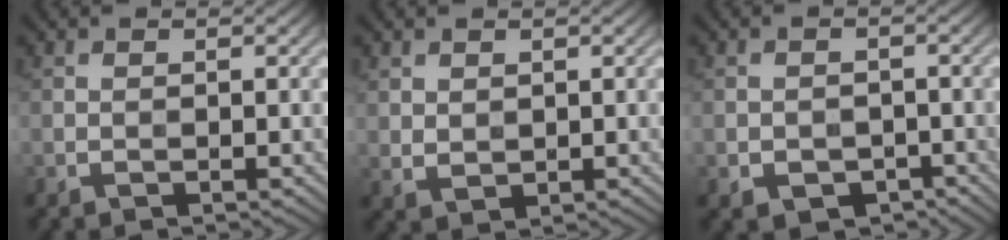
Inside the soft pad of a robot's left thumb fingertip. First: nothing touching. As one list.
[{"total": 2.0, "force": [1.1, 1.4, 0.8], "torque": [-0.022, -0.005, 0.029]}, {"total": 3.5, "force": [-1.8, 2.6, 1.7], "torque": [-0.031, -0.010, -0.027]}]